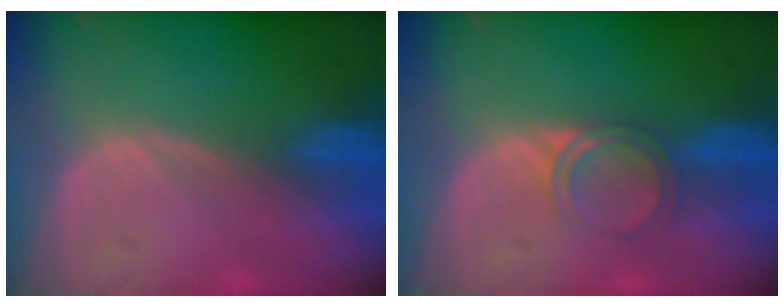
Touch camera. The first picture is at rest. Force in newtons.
{"total": 3.0, "press": 3.0, "slide": 0.3}